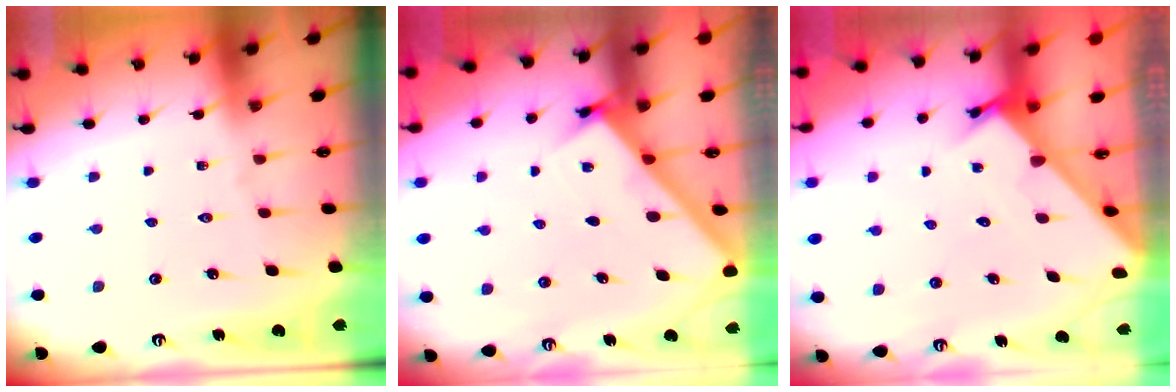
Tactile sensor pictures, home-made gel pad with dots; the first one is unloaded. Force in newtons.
{"total": 3.0, "press": 3.0, "slide": 0.2}
{"total": 2.3, "press": 2.3, "slide": 0.0}